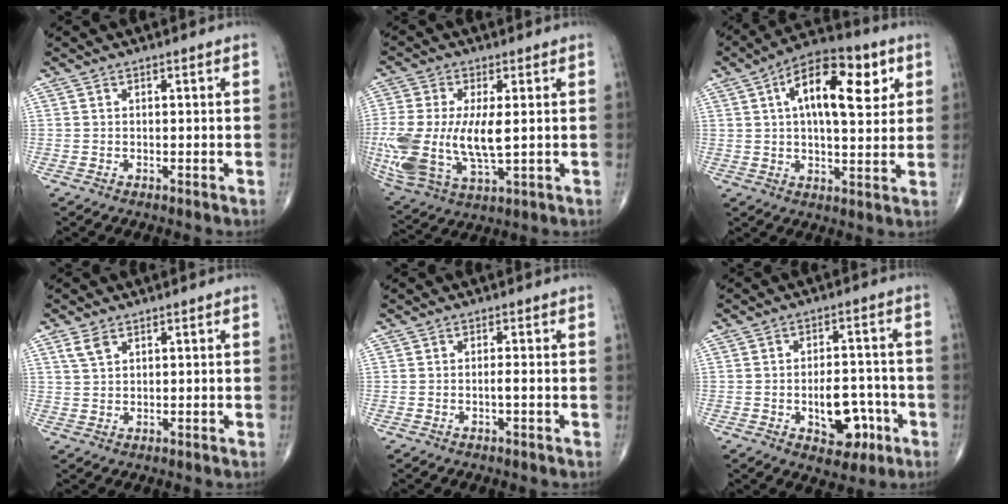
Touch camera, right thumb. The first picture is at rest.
{"total": 18.4, "force": [-0.7, 8.5, 16.2], "torque": [-0.377, -0.027, -0.001]}
{"total": 17.1, "force": [5.6, 7.7, 14.2], "torque": [-0.194, 0.005, 0.080]}
{"total": 2.8, "force": [1.7, 1.5, 1.6], "torque": [-0.033, -0.001, 0.041]}
{"total": 1.0, "force": [-0.3, -0.1, 0.9], "torque": [-0.019, -0.002, -0.005]}
{"total": 9.4, "force": [-3.1, 5.5, 6.9], "torque": [-0.074, 0.026, -0.035]}